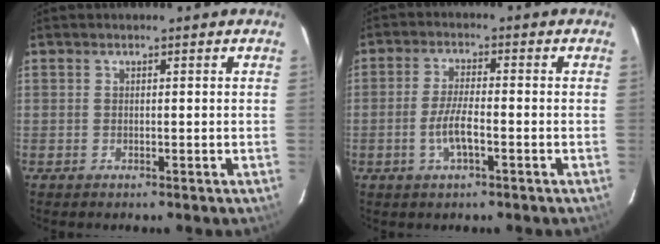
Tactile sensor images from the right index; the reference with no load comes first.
{"total": 5.3, "force": [-2.0, 1.1, 4.8], "torque": [-0.100, 0.000, -0.039]}